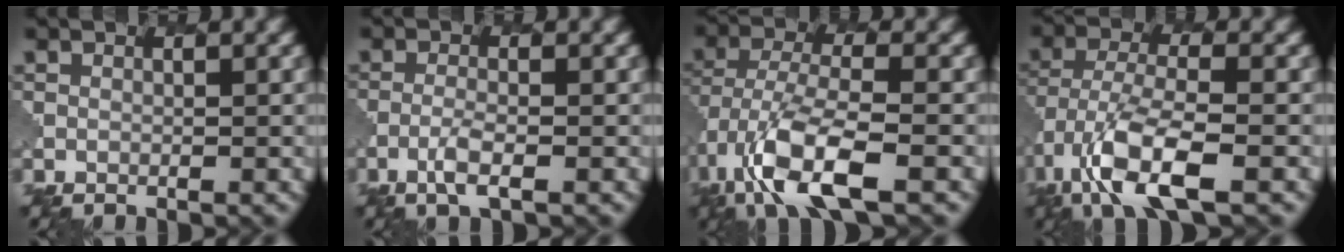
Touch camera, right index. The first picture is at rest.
{"total": 1.9, "force": [-0.9, 0.4, 1.6], "torque": [-0.035, 0.001, -0.024]}
{"total": 8.4, "force": [-4.1, 3.2, 6.6], "torque": [-0.137, -0.005, -0.080]}
{"total": 7.6, "force": [-3.9, 2.7, 6.0], "torque": [-0.121, -0.004, -0.077]}